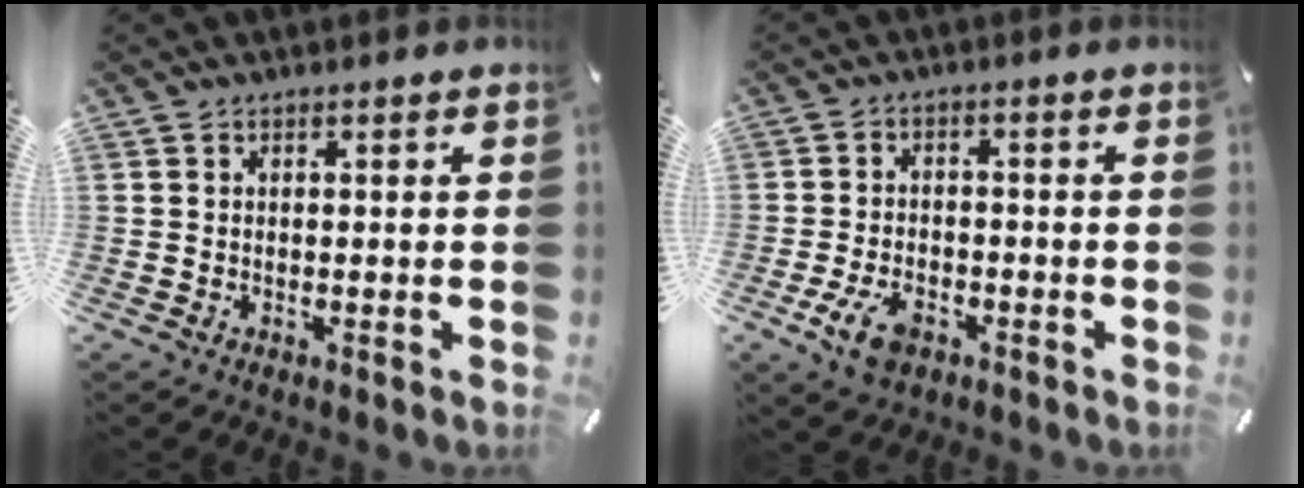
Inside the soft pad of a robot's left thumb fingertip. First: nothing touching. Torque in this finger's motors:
{"motor_torque": [0.42, 2.06, 0.60, 0.44, 0.02]}